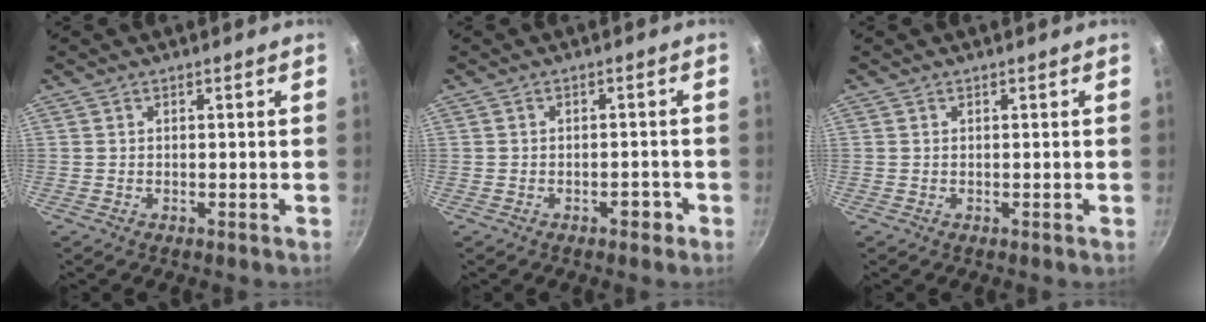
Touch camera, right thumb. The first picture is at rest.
{"total": 2.2, "force": [-1.3, 1.3, 1.3], "torque": [-0.004, 0.021, -0.012]}
{"total": 0.0}